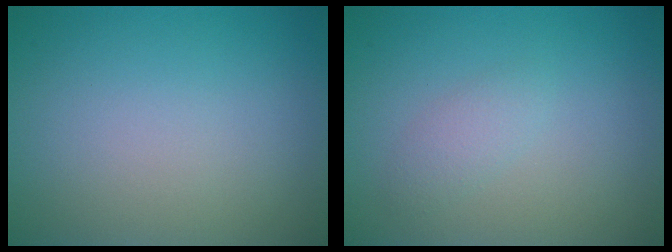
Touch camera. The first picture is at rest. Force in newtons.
{"total": 1.4, "press": 1.4, "slide": 0.1}